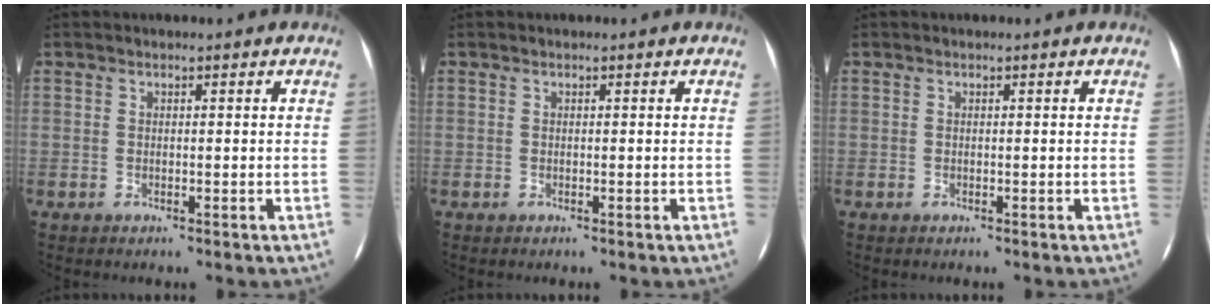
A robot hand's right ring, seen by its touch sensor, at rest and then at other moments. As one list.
[{"total": 0.0}, {"total": 0.0}]